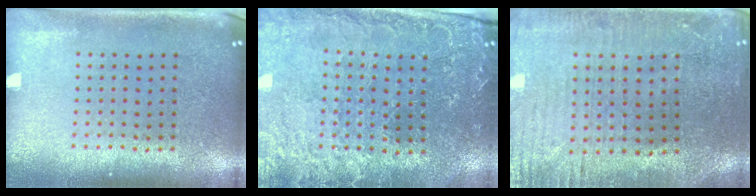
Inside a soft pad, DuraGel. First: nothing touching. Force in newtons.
{"total": 1.2, "press": 1.2, "slide": 0.4}
{"total": 1.1, "press": 1.0, "slide": 0.4}